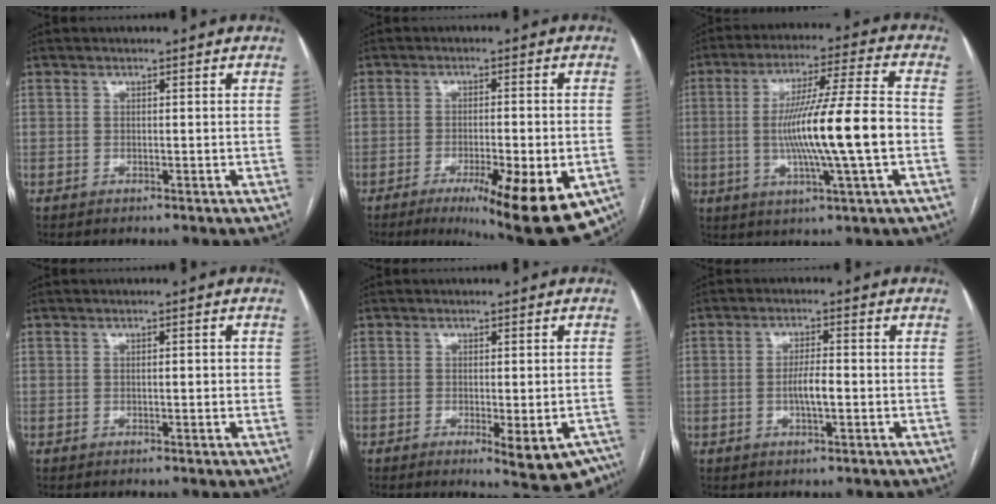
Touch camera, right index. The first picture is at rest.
{"total": 15.8, "force": [-8.0, 3.1, 13.3], "torque": [-0.128, -0.019, -0.110]}
{"total": 15.6, "force": [-1.9, -0.5, 15.4], "torque": [-0.272, -0.001, -0.036]}
{"total": 1.7, "force": [0.1, 0.5, 1.6], "torque": [-0.025, 0.002, 0.001]}
{"total": 9.0, "force": [-6.0, 3.2, 5.8], "torque": [-0.046, -0.006, -0.083]}
{"total": 3.9, "force": [-0.7, 0.8, 3.7], "torque": [-0.072, -0.001, -0.012]}